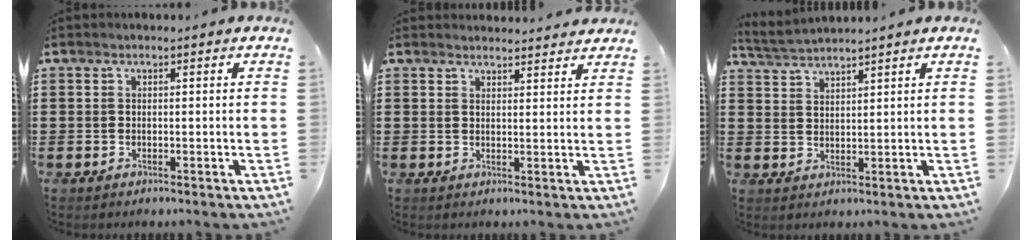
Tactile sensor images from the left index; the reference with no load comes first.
{"total": 2.3, "force": [2.3, 0.1, 0.0], "torque": [0.002, -0.009, 0.043]}
{"total": 2.8, "force": [2.8, -0.2, 0.4], "torque": [-0.020, -0.006, 0.052]}